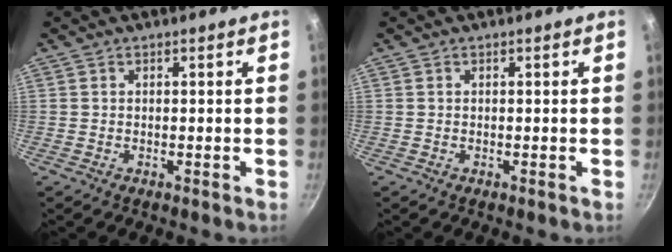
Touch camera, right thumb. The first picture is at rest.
{"total": 0.0}